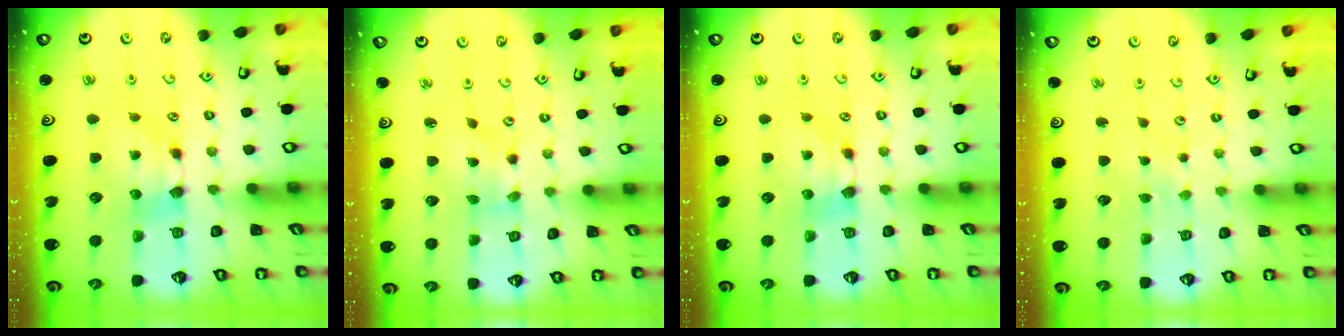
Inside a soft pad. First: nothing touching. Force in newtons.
{"total": 1.5, "press": 1.1, "slide": 1.0}
{"total": 0.0}
{"total": 3.7, "press": 3.7, "slide": 0.0}